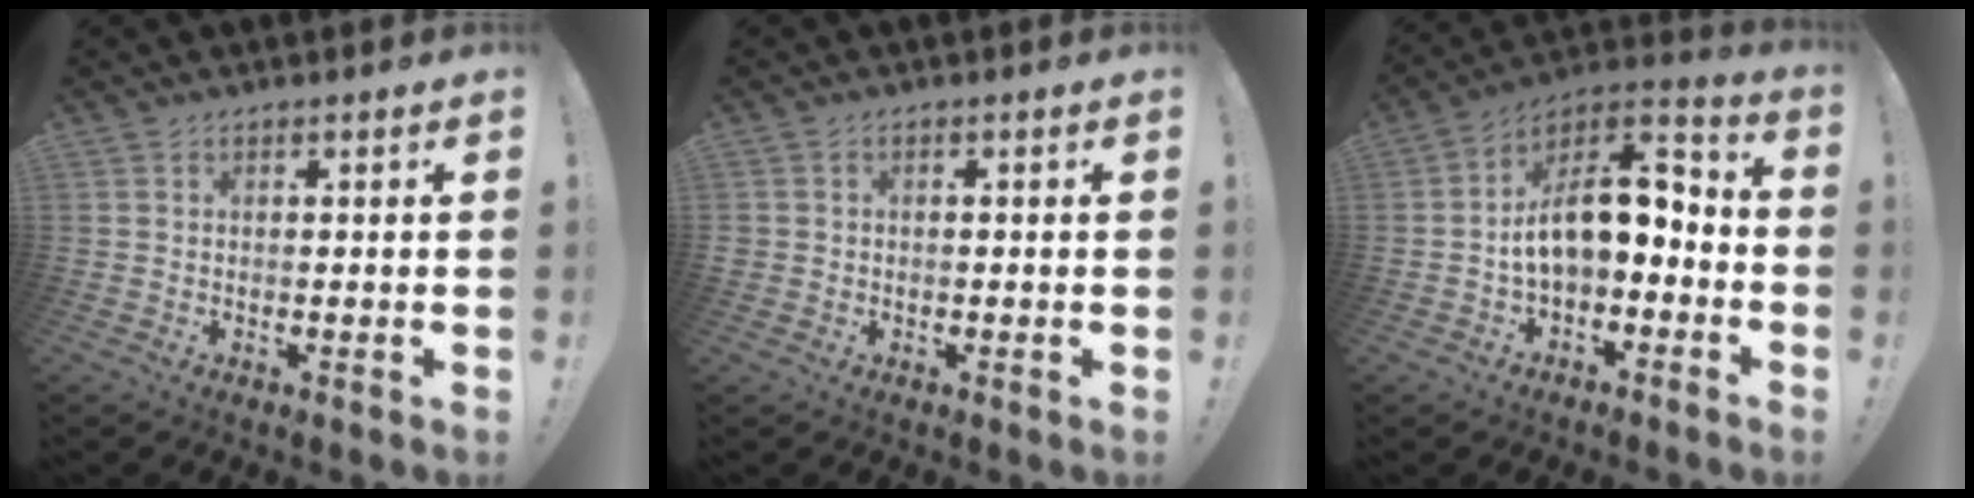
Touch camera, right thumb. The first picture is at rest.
{"total": 1.6, "force": [-0.7, 1.3, 0.6], "torque": [-0.013, 0.006, -0.014]}
{"total": 12.9, "force": [0.9, 7.4, 10.5], "torque": [-0.169, 0.002, 0.023]}